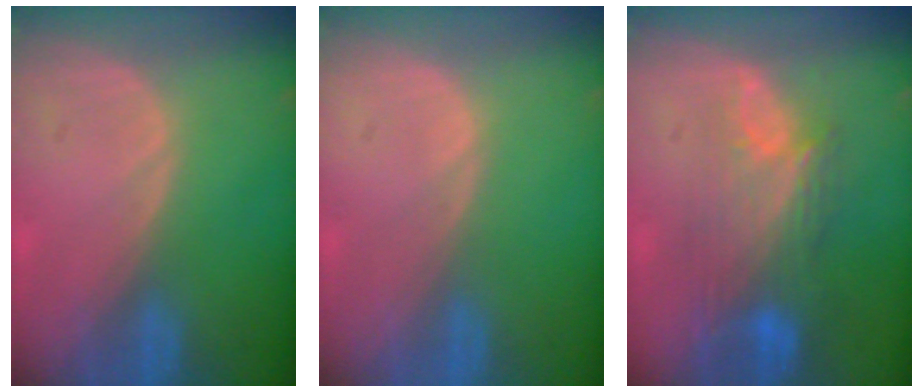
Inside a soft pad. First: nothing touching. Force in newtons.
{"total": 0.0}
{"total": 9.6, "press": 8.1, "slide": 5.1}